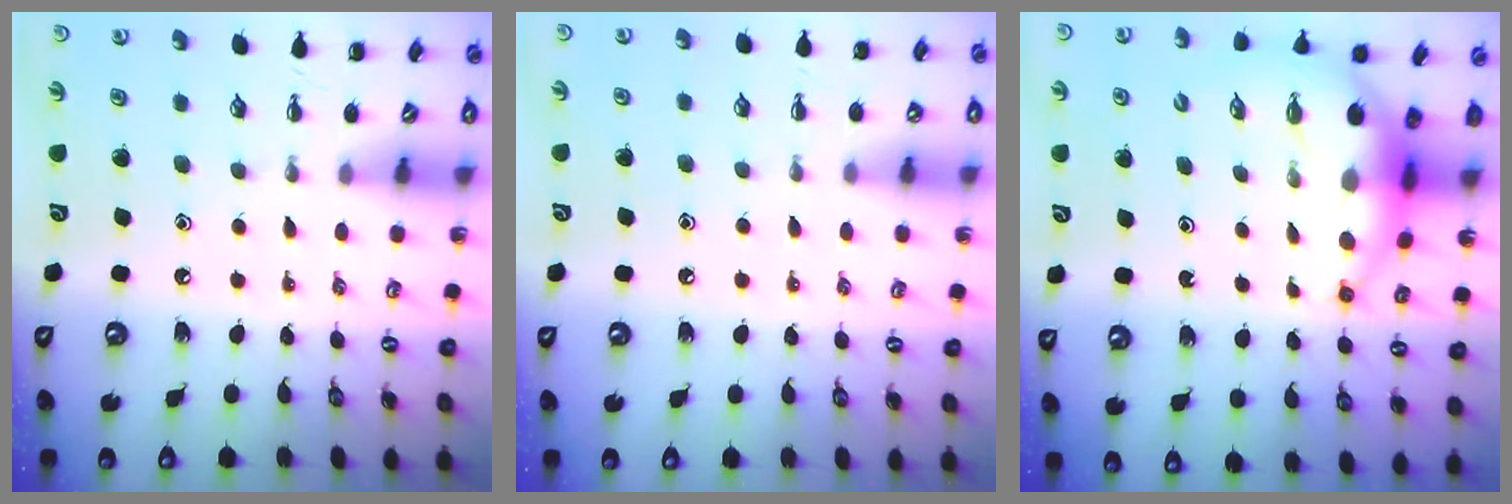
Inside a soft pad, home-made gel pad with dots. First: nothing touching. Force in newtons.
{"total": 7.0, "press": 6.6, "slide": 2.3}
{"total": 9.0, "press": 8.6, "slide": 2.3}